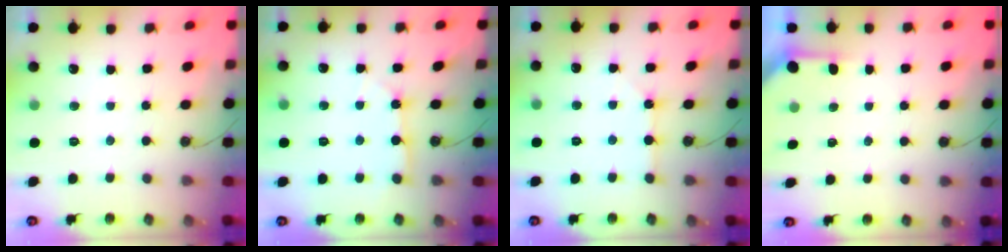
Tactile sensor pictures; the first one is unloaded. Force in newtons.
{"total": 3.0, "press": 3.0, "slide": 0.4}
{"total": 1.5, "press": 1.5, "slide": 0.3}
{"total": 1.9, "press": 1.9, "slide": 0.3}